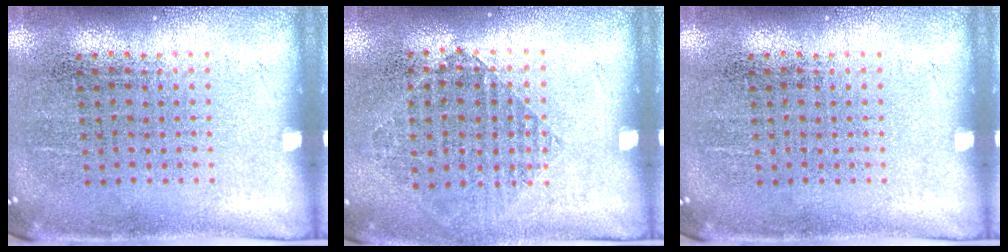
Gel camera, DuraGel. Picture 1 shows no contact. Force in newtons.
{"total": 0.9, "press": 0.8, "slide": 0.4}
{"total": 0.0}